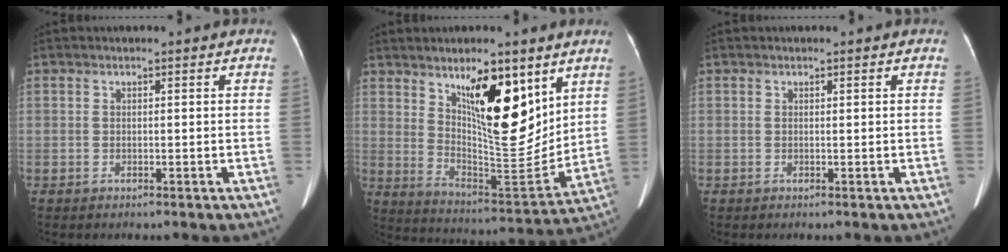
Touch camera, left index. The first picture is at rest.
{"total": 15.0, "force": [7.5, 4.6, 12.2], "torque": [-0.190, -0.009, 0.138]}
{"total": 0.0}